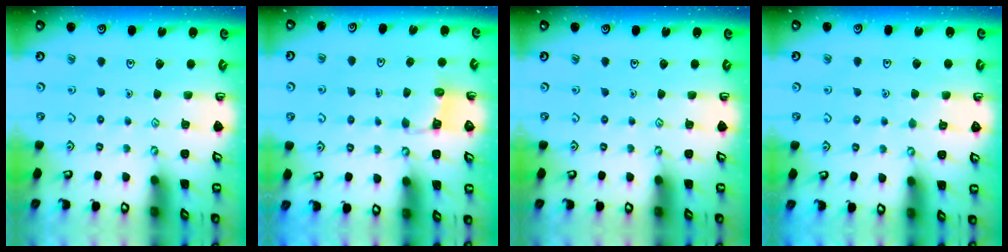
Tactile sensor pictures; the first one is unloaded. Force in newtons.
{"total": 2.9, "press": 2.9, "slide": 0.3}
{"total": 0.0}
{"total": 3.2, "press": 3.2, "slide": 0.2}